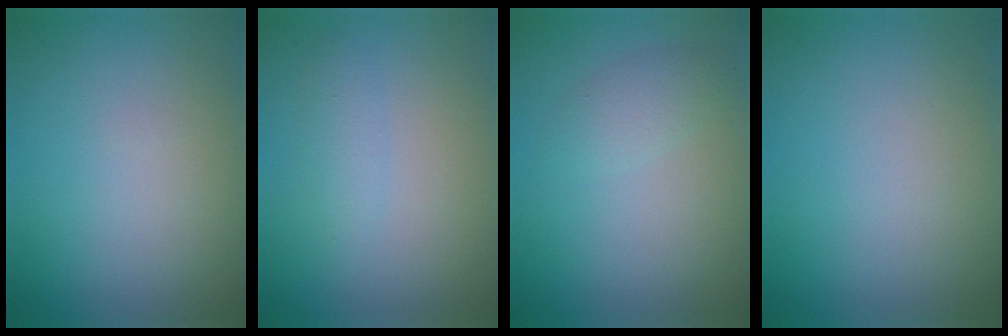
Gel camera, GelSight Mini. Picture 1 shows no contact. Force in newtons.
{"total": 1.4, "press": 1.4, "slide": 0.1}
{"total": 1.7, "press": 1.7, "slide": 0.1}
{"total": 0.0}